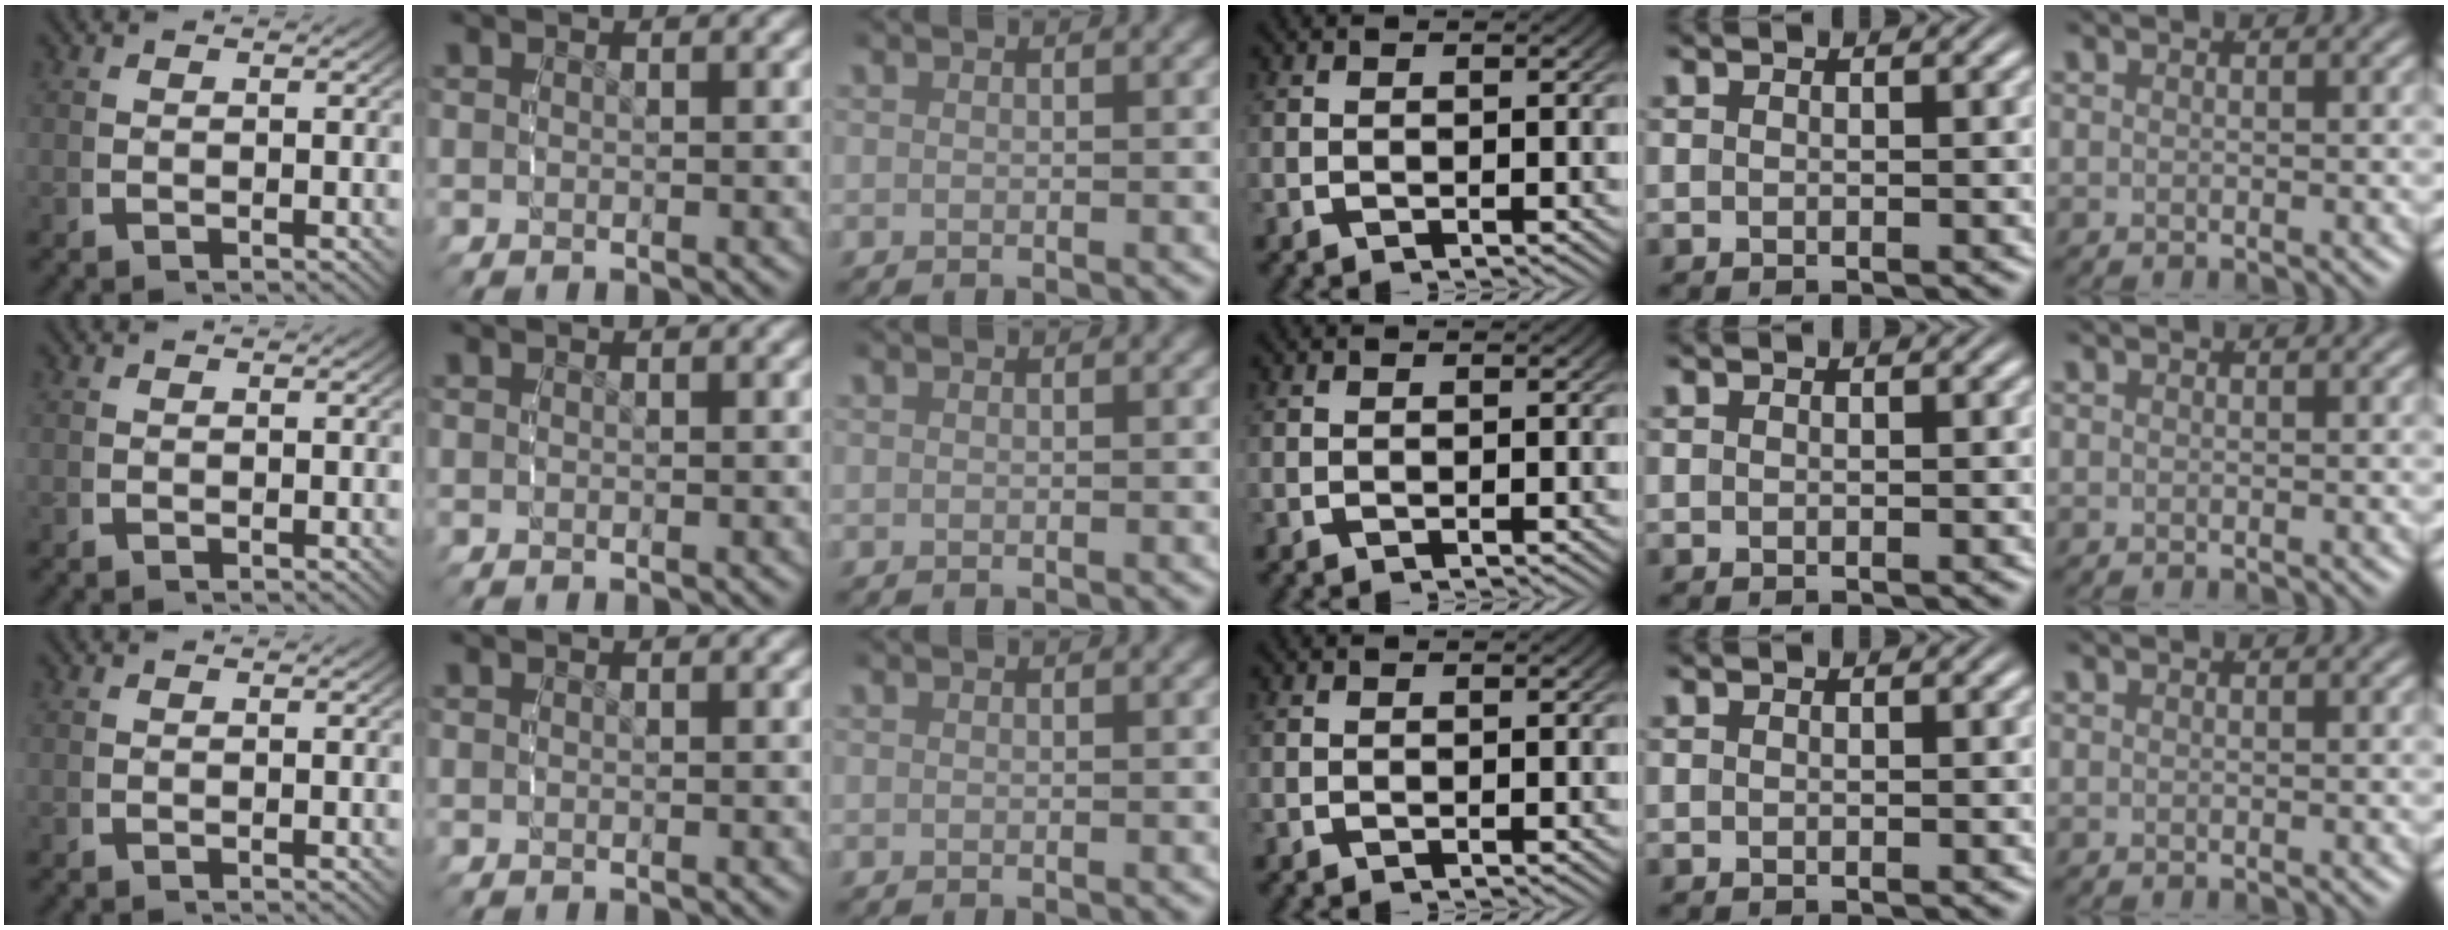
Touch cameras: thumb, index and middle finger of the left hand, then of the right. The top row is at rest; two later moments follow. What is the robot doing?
{"motion": "reach", "object": "plastic wrap"}